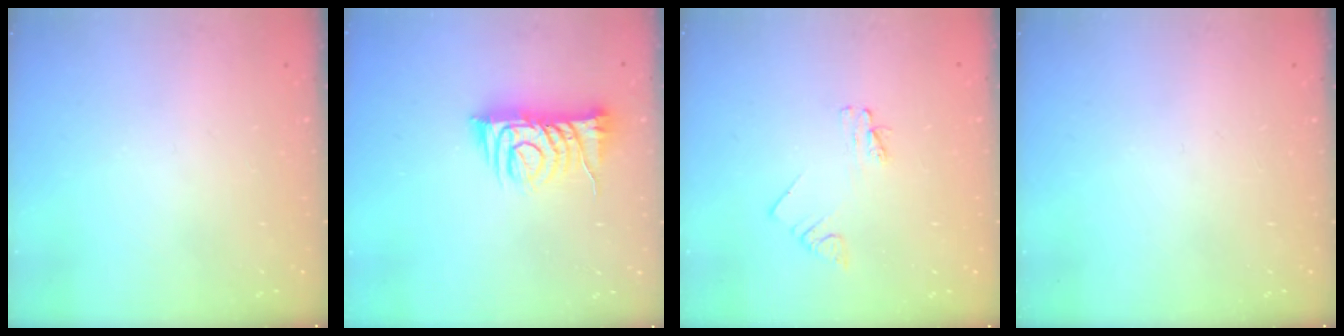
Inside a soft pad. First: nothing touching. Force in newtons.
{"total": 9.7, "press": 9.7, "slide": 0.3}
{"total": 2.9, "press": 2.9, "slide": 0.3}
{"total": 0.0}